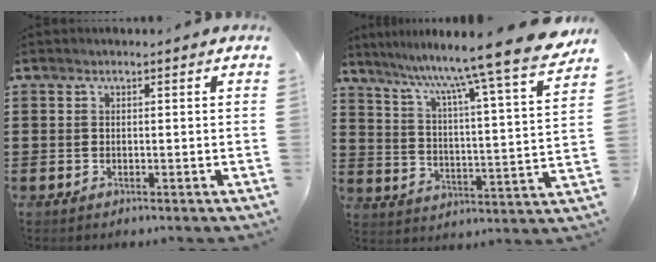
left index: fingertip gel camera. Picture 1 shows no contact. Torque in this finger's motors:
{"motor_torque": [0.92, -1.22, 0.69, 0.21]}